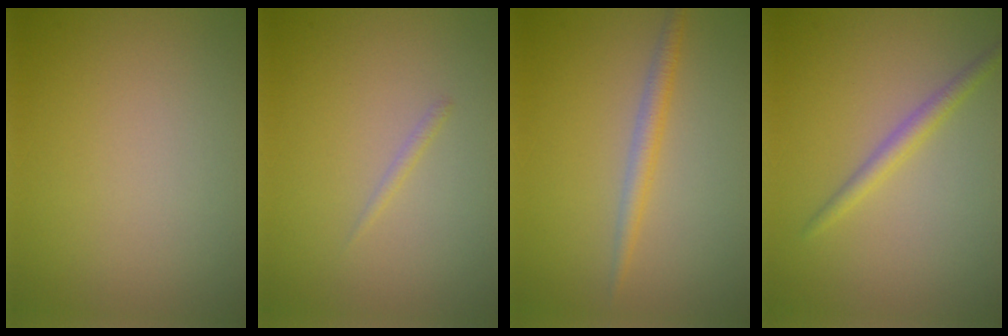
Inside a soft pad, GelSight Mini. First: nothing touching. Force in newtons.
{"total": 0.6, "press": 0.6, "slide": 0.1}
{"total": 1.8, "press": 1.8, "slide": 0.1}
{"total": 1.9, "press": 1.9, "slide": 0.1}